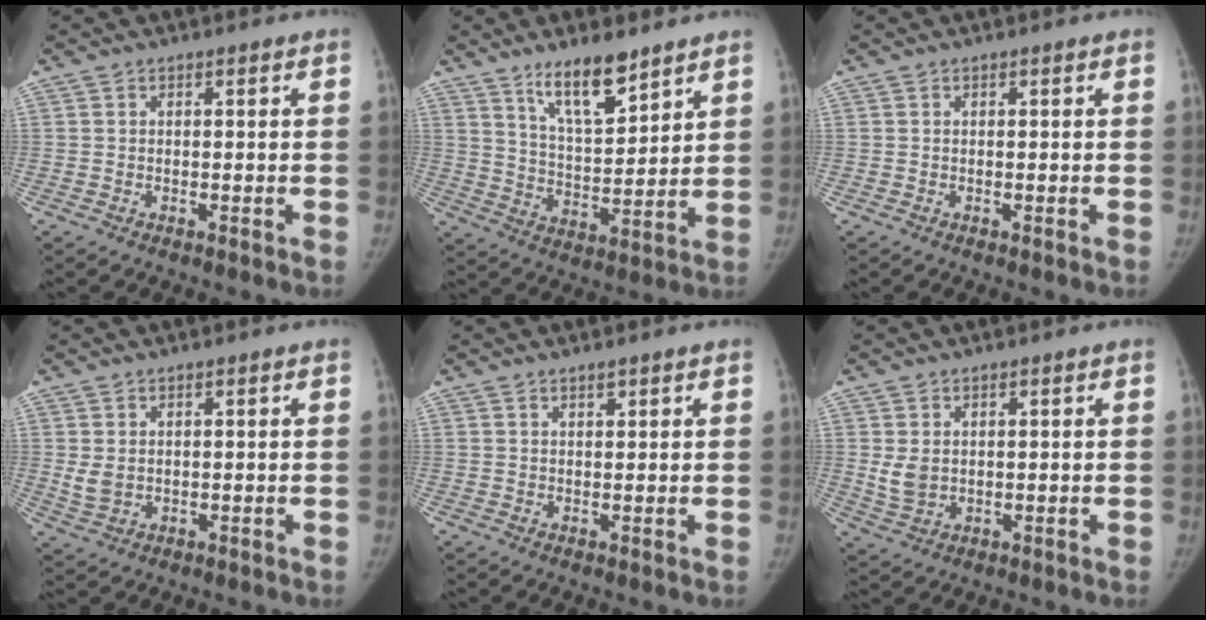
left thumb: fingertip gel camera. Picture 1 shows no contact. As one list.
[{"total": 11.4, "force": [8.1, 3.5, 7.2], "torque": [-0.106, -0.060, 0.150]}, {"total": 0.0}, {"total": 3.1, "force": [0.6, 2.3, 2.0], "torque": [-0.036, -0.008, 0.019]}, {"total": 1.2, "force": [1.0, 0.4, 0.6], "torque": [-0.004, -0.007, 0.017]}, {"total": 3.9, "force": [0.8, 2.9, 2.5], "torque": [-0.044, -0.010, 0.025]}]